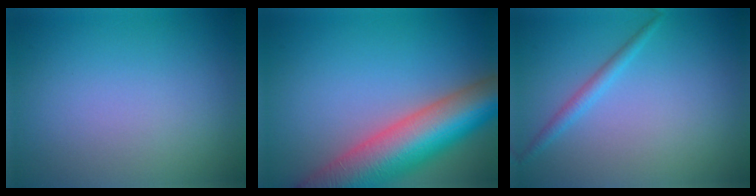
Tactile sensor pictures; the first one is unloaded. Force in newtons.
{"total": 11.6, "press": 11.6, "slide": 0.4}
{"total": 1.4, "press": 1.4, "slide": 0.0}